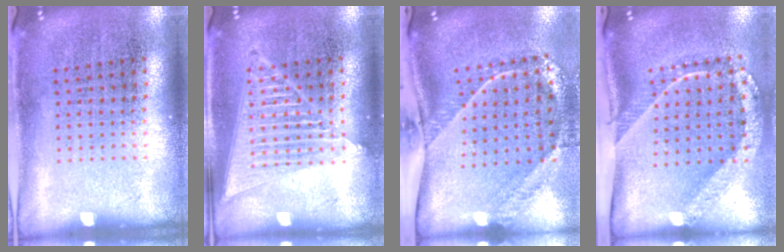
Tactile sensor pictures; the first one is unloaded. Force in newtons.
{"total": 1.9, "press": 1.9, "slide": 0.1}
{"total": 2.7, "press": 1.8, "slide": 2.0}
{"total": 2.4, "press": 1.6, "slide": 1.8}